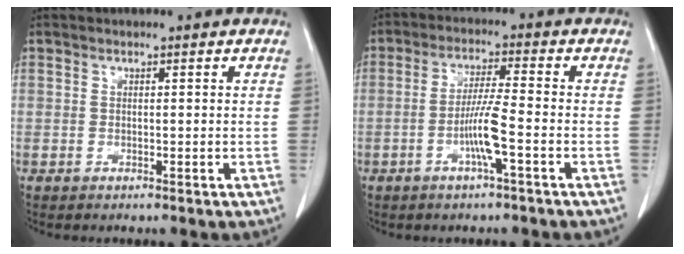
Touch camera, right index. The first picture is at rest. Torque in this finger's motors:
{"motor_torque": [1.06, -0.42, 0.55, 0.10]}